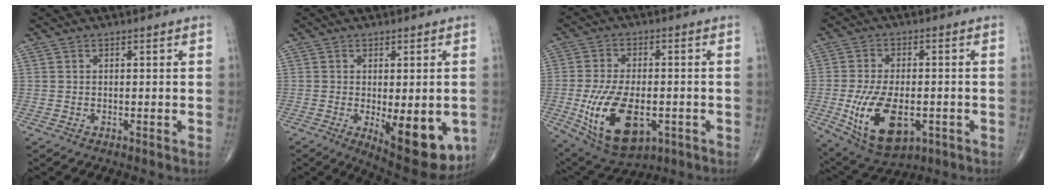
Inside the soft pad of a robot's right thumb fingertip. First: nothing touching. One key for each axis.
{"total": 14.2, "fx": -3.8, "fy": 5.7, "fz": 12.5, "tx": -0.147, "ty": -0.021, "tz": -0.036}
{"total": 16.1, "fx": -4.4, "fy": 8.7, "fz": 12.8, "tx": -0.230, "ty": 0.000, "tz": -0.055}
{"total": 14.3, "fx": -3.8, "fy": 7.7, "fz": 11.4, "tx": -0.201, "ty": -0.002, "tz": -0.048}